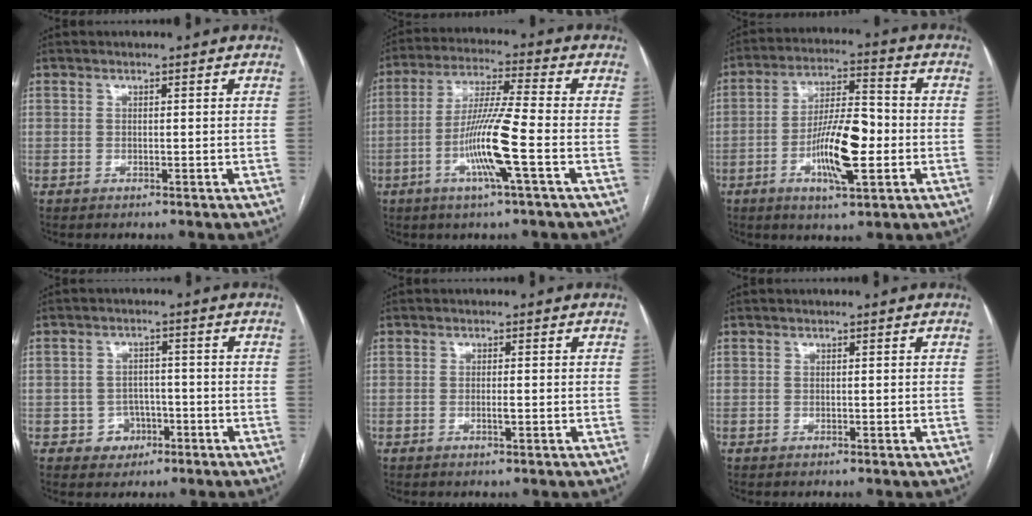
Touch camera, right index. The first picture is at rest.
{"total": 11.1, "force": [-3.5, -0.7, 10.5], "torque": [-0.205, -0.007, -0.072]}
{"total": 12.1, "force": [-3.1, 2.8, 11.4], "torque": [-0.211, 0.005, -0.050]}
{"total": 3.9, "force": [-1.6, 3.5, 0.7], "torque": [0.000, 0.012, -0.018]}
{"total": 0.7, "force": [-0.3, 0.0, 0.7], "torque": [-0.013, 0.001, -0.004]}
{"total": 0.0}